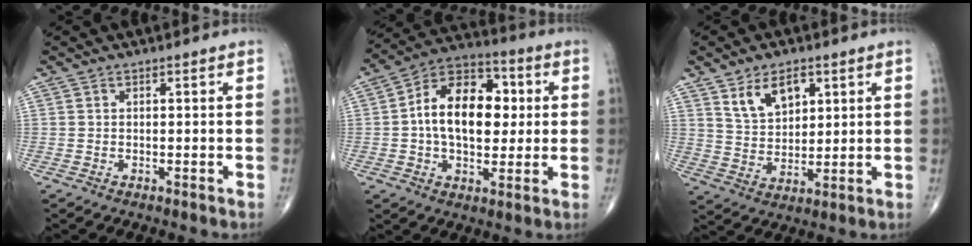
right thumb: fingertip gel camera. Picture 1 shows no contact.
{"total": 16.8, "force": [1.5, 10.5, 13.1], "torque": [-0.181, 0.022, 0.015]}
{"total": 8.5, "force": [4.3, 5.1, 5.3], "torque": [-0.071, -0.024, 0.084]}